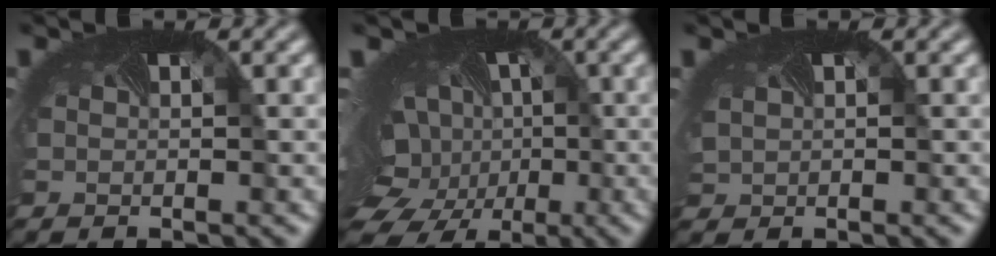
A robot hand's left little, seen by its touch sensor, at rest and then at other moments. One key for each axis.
{"total": 14.7, "fx": -3.2, "fy": 11.5, "fz": 8.6, "tx": -0.164, "ty": -0.029, "tz": -0.040}
{"total": 0.8, "fx": 0.2, "fy": 0.8, "fz": 0.0, "tx": -0.027, "ty": -0.012, "tz": 0.021}